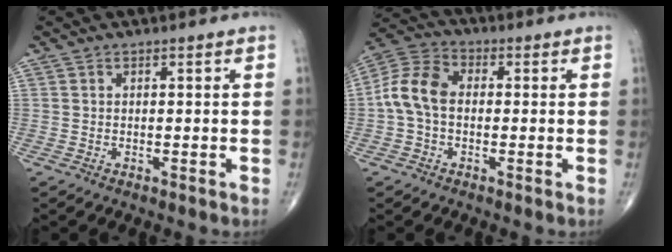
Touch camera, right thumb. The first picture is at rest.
{"total": 9.1, "force": [-0.5, 6.2, 6.6], "torque": [-0.129, 0.028, -0.021]}